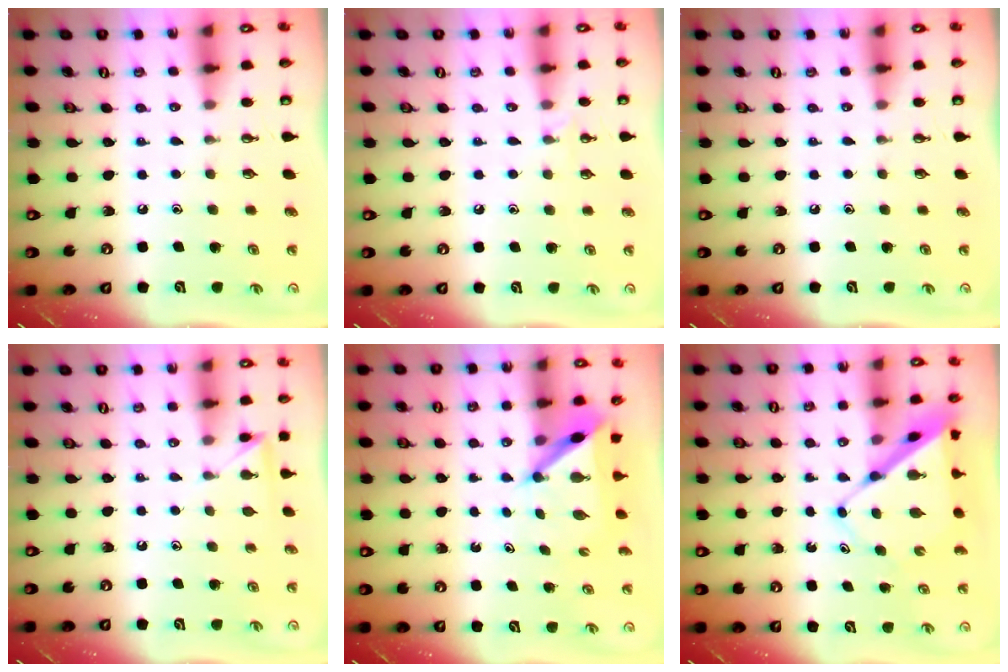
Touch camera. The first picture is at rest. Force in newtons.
{"total": 3.8, "press": 3.7, "slide": 0.5}
{"total": 0.0}
{"total": 3.9, "press": 3.9, "slide": 0.3}
{"total": 5.8, "press": 5.7, "slide": 0.6}
{"total": 9.3, "press": 9.3, "slide": 0.6}